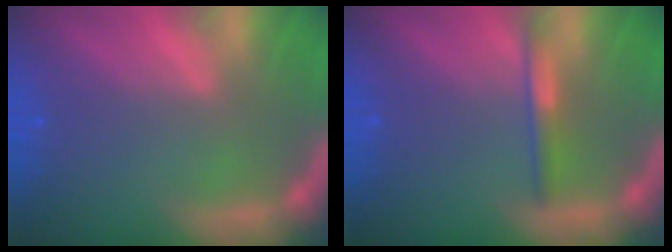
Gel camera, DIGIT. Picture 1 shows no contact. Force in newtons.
{"total": 2.0}